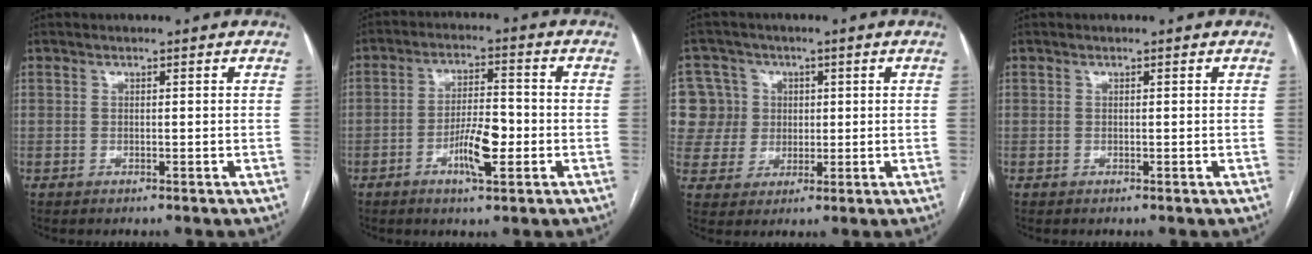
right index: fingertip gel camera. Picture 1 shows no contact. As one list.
[{"total": 7.1, "force": [-2.5, 1.6, 6.5], "torque": [-0.121, 0.002, -0.042]}, {"total": 9.6, "force": [2.1, 9.3, 1.2], "torque": [-0.035, 0.038, 0.049]}, {"total": 0.0}]